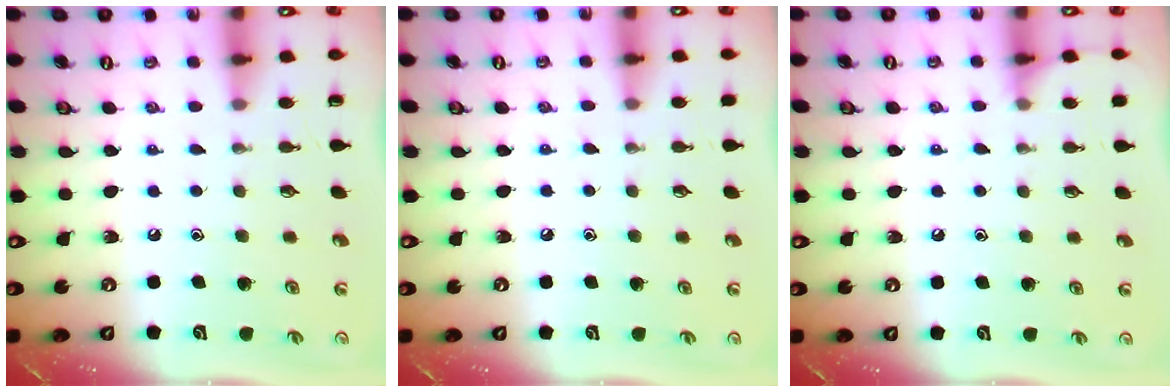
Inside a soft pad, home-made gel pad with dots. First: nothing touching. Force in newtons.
{"total": 2.9, "press": 2.9, "slide": 0.5}
{"total": 4.5, "press": 4.4, "slide": 0.6}